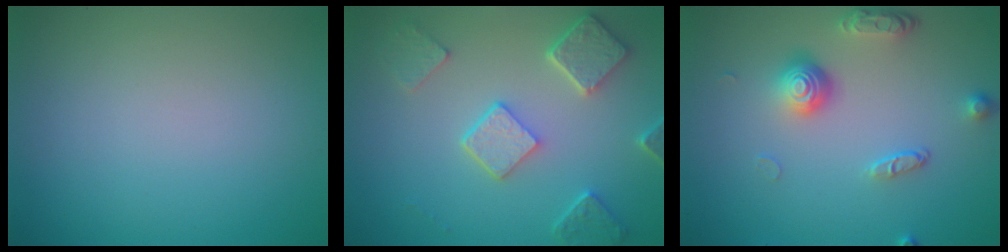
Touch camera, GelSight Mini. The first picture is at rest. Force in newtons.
{"total": 5.0, "press": 4.0, "slide": 3.1}
{"total": 3.8, "press": 2.9, "slide": 2.6}